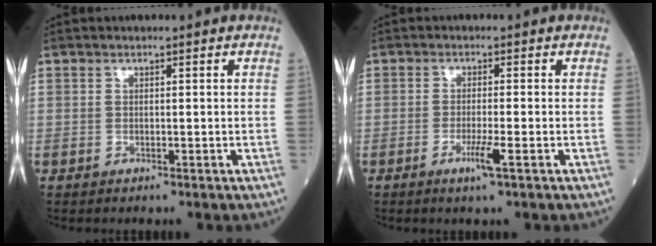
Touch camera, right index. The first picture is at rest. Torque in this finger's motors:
{"motor_torque": [0.54, -0.10, 0.23, 0.07]}